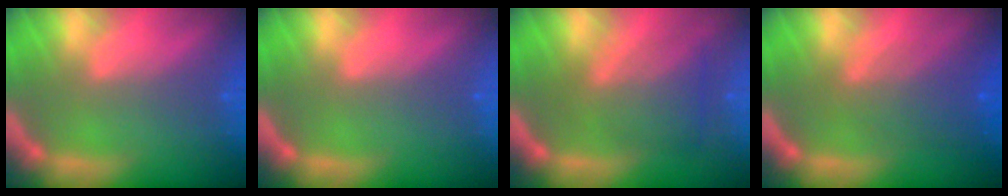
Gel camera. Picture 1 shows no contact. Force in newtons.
{"total": 0.0}
{"total": 5.5}
{"total": 5.1}